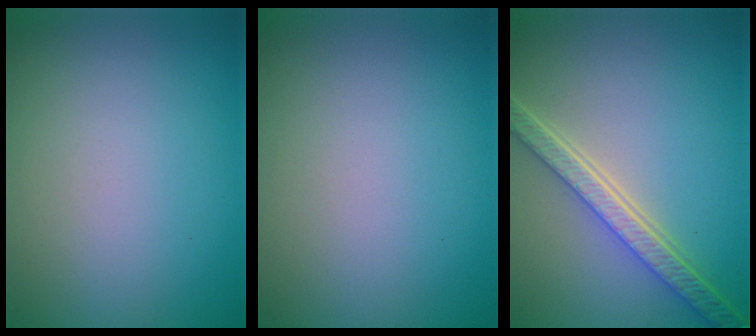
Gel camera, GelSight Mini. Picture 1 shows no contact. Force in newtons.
{"total": 0.0}
{"total": 5.3, "press": 4.1, "slide": 3.4}